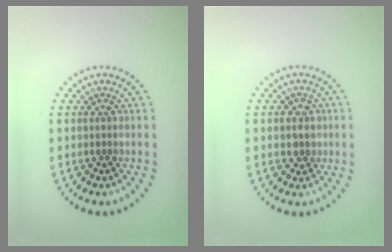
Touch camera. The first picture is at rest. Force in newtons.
{"total": 1.6, "press": 1.5, "slide": 0.7}